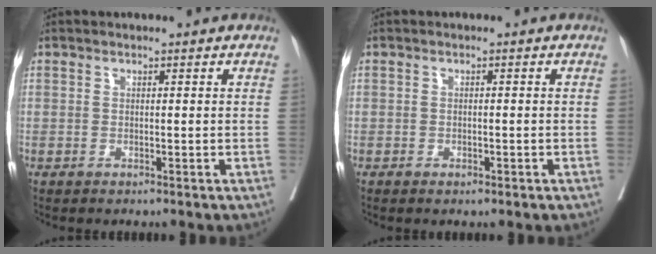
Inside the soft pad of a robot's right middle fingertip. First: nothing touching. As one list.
[{"total": 1.4, "force": [-0.7, 0.8, 0.9], "torque": [-0.013, 0.002, -0.006]}]